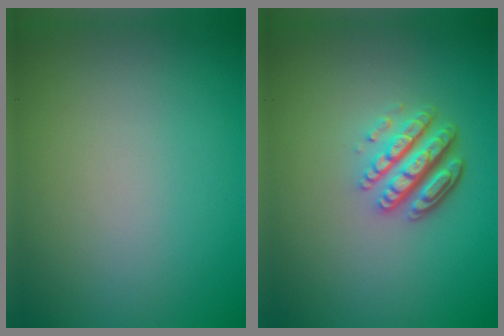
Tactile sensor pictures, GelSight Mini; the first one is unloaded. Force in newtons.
{"total": 4.9, "press": 3.5, "slide": 3.5}